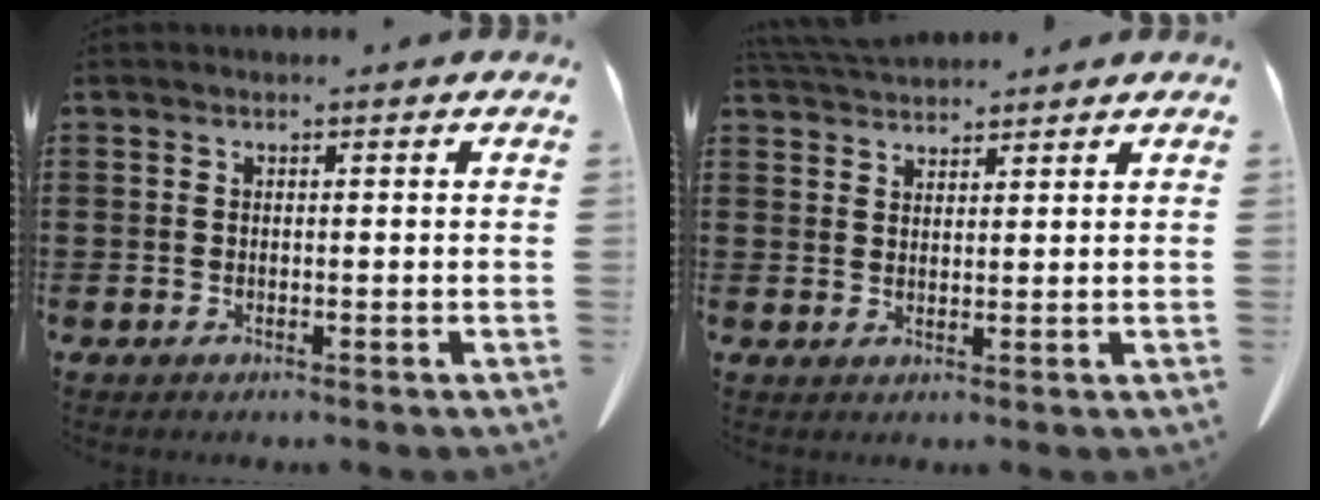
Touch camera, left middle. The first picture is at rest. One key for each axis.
{"total": 3.3, "fx": 3.2, "fy": 0.4, "fz": 0.6, "tx": -0.020, "ty": -0.004, "tz": 0.062}